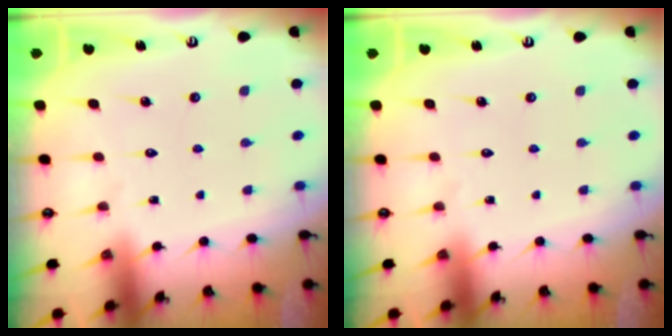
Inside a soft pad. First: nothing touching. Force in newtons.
{"total": 0.0}